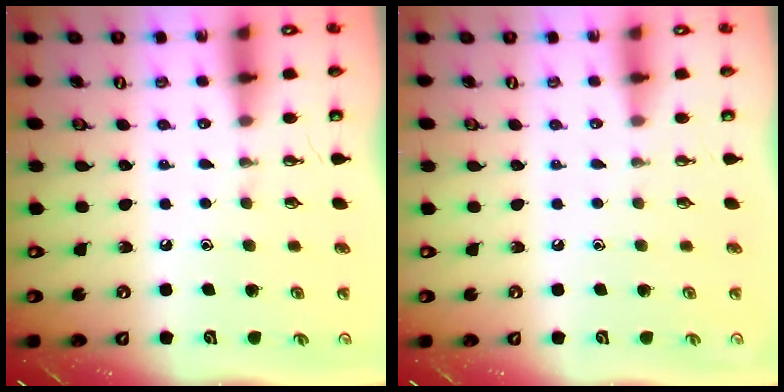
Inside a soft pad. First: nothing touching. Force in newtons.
{"total": 0.0}